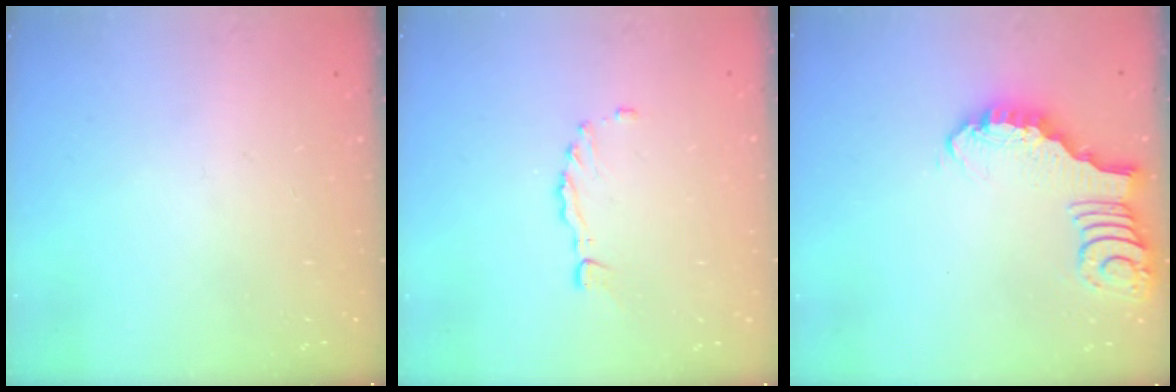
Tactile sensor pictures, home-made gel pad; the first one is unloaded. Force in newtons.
{"total": 1.6, "press": 1.6, "slide": 0.2}
{"total": 2.7, "press": 2.7, "slide": 0.2}